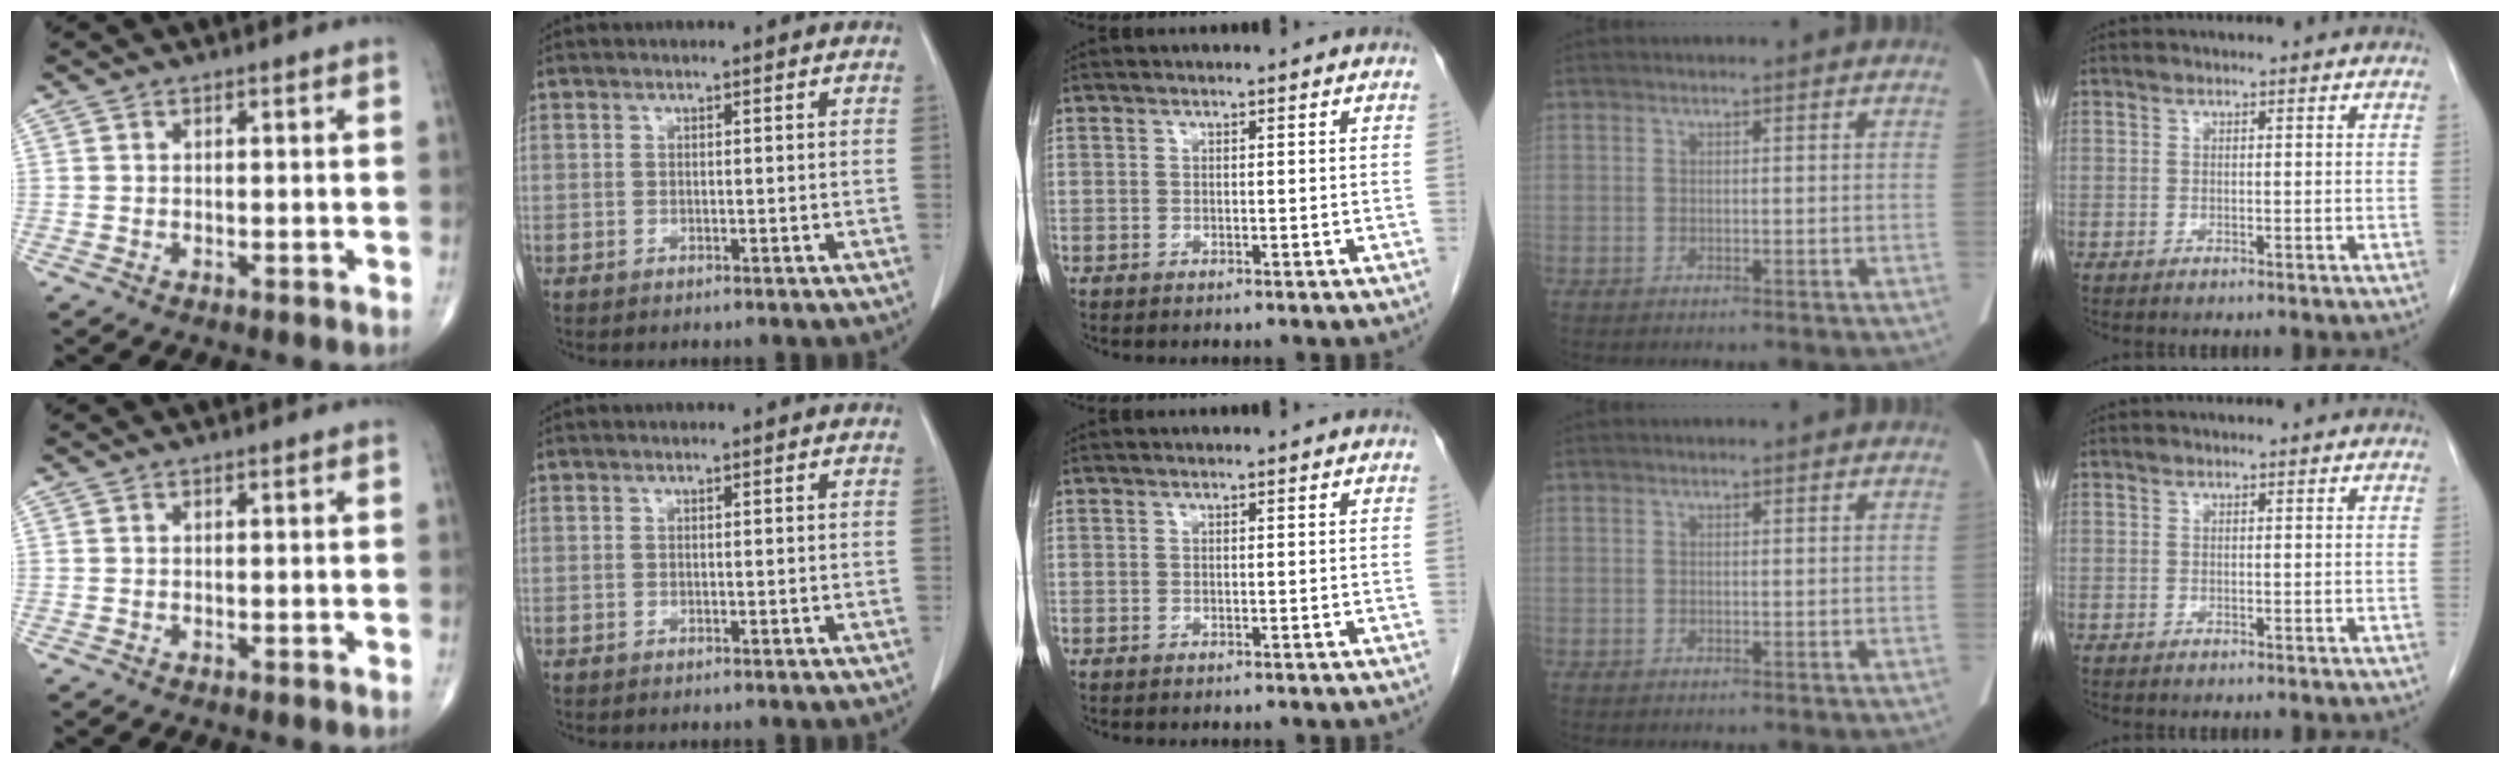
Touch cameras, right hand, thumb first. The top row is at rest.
{}